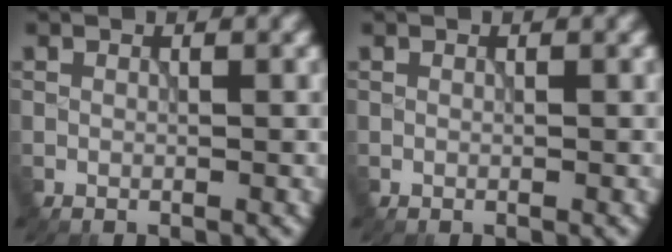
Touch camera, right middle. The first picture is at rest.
{"total": 0.0}